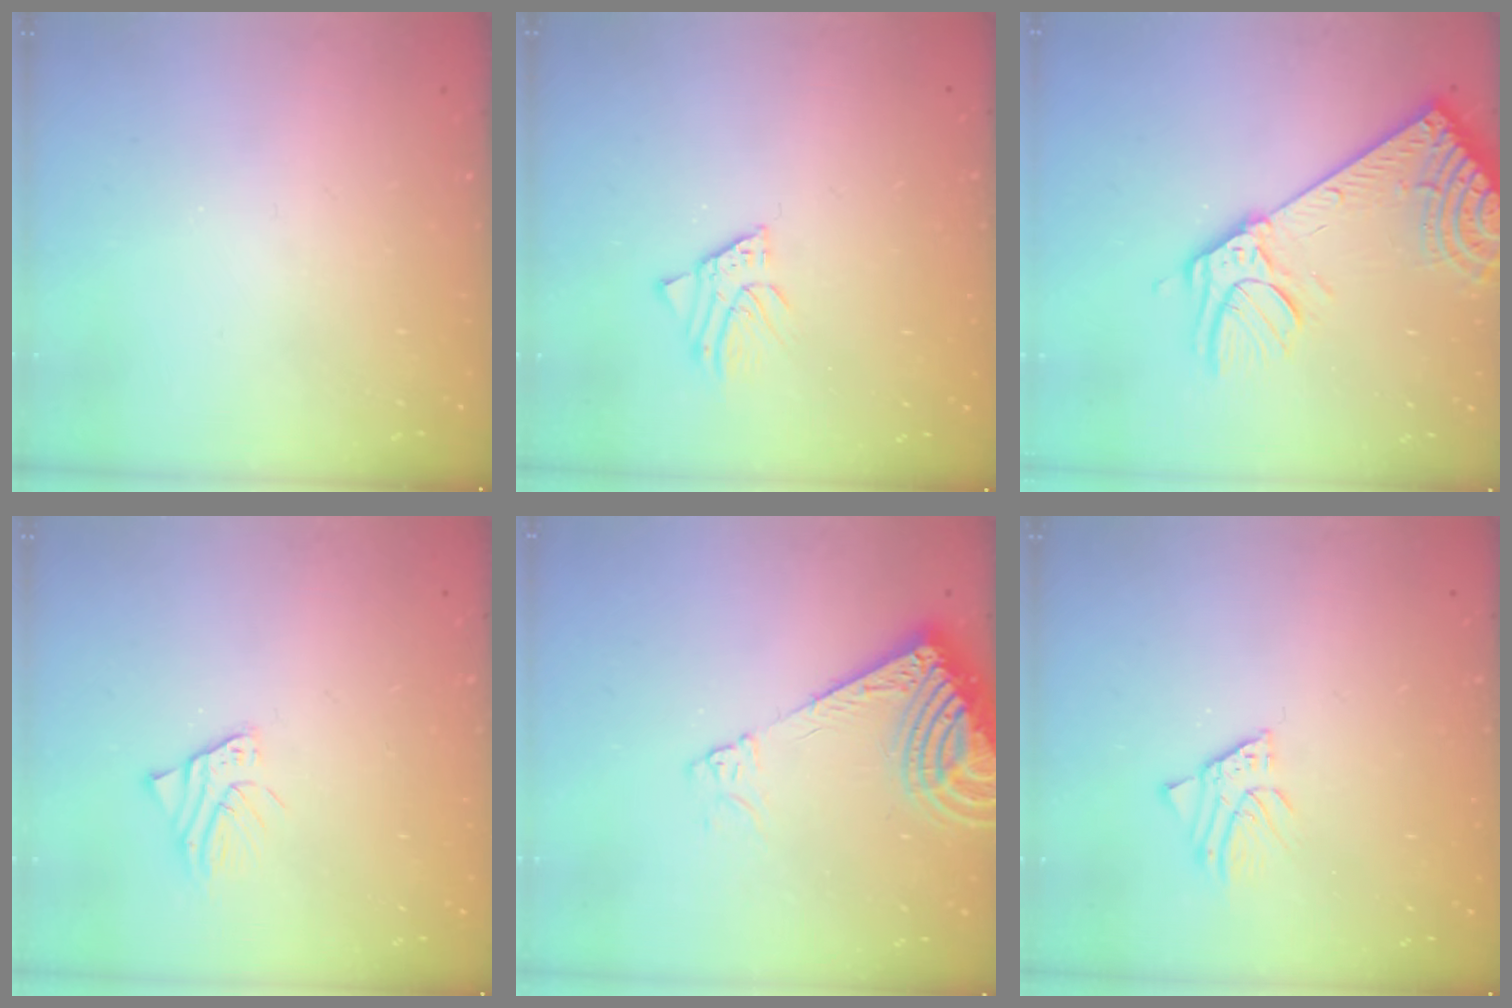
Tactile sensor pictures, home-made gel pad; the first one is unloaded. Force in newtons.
{"total": 1.4, "press": 1.4, "slide": 0.1}
{"total": 19.5, "press": 19.0, "slide": 4.2}
{"total": 1.6, "press": 1.6, "slide": 0.2}
{"total": 14.2, "press": 14.1, "slide": 2.0}
{"total": 1.4, "press": 1.4, "slide": 0.0}